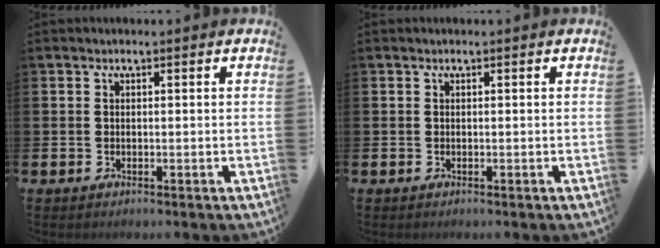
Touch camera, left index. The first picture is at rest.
{"total": 0.0}